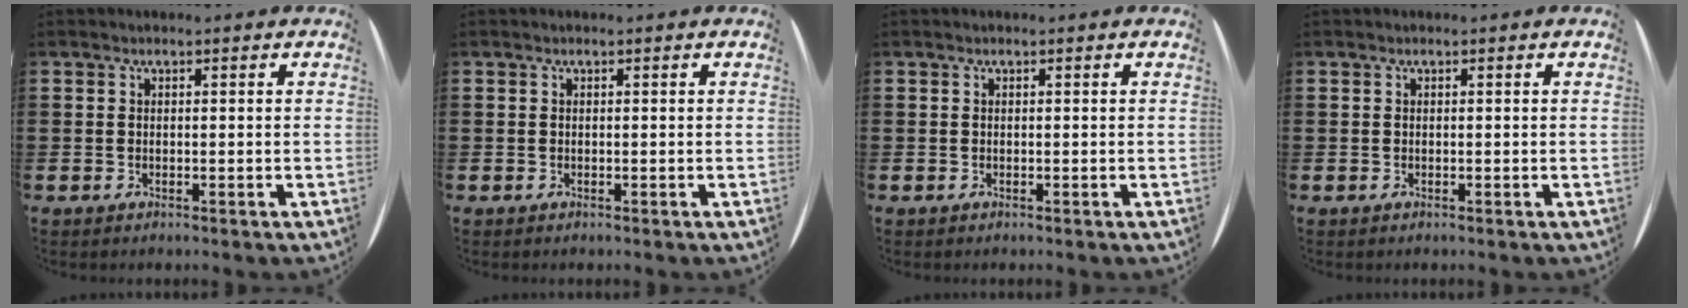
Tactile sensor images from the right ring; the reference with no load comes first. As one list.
[{"total": 0.0}, {"total": 0.0}, {"total": 0.0}]